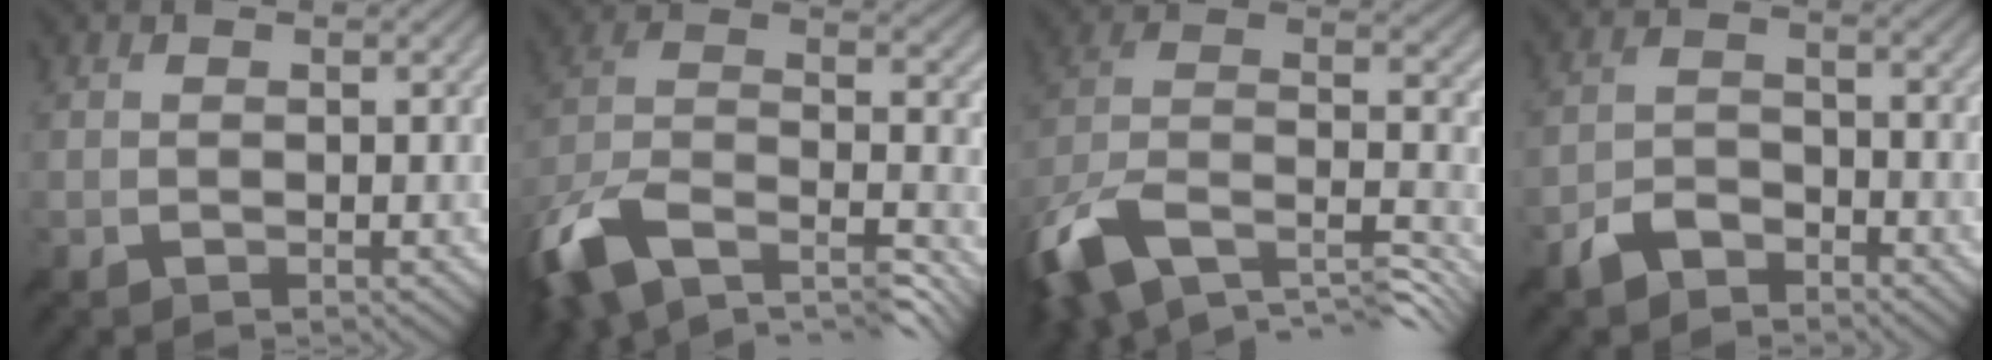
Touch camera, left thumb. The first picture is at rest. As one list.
[{"total": 15.9, "force": [-9.5, 8.2, 9.8], "torque": [-0.256, -0.027, -0.144]}, {"total": 16.2, "force": [-8.3, 8.8, 10.7], "torque": [-0.274, -0.025, -0.124]}, {"total": 3.8, "force": [-2.9, 2.0, 1.3], "torque": [-0.028, -0.003, -0.067]}]